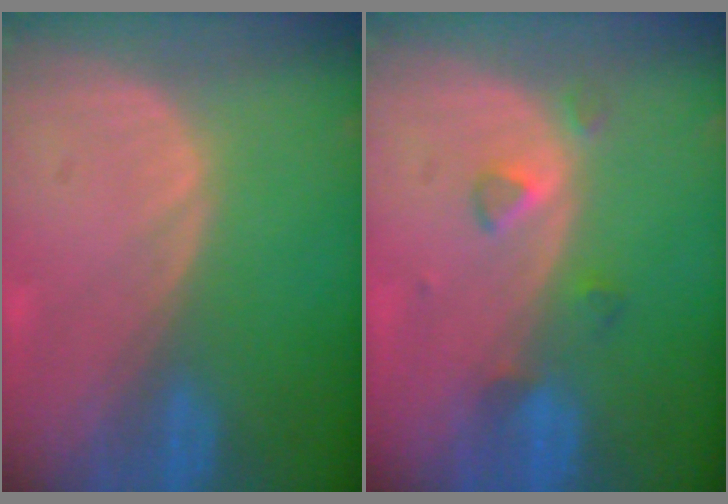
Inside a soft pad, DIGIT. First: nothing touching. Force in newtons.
{"total": 3.0, "press": 2.8, "slide": 0.9}